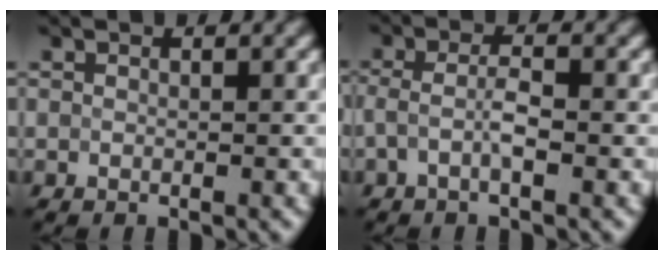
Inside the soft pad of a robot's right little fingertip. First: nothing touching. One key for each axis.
{"total": 2.0, "fx": -0.6, "fy": 0.4, "fz": 1.8, "tx": -0.039, "ty": 0.000, "tz": -0.015}